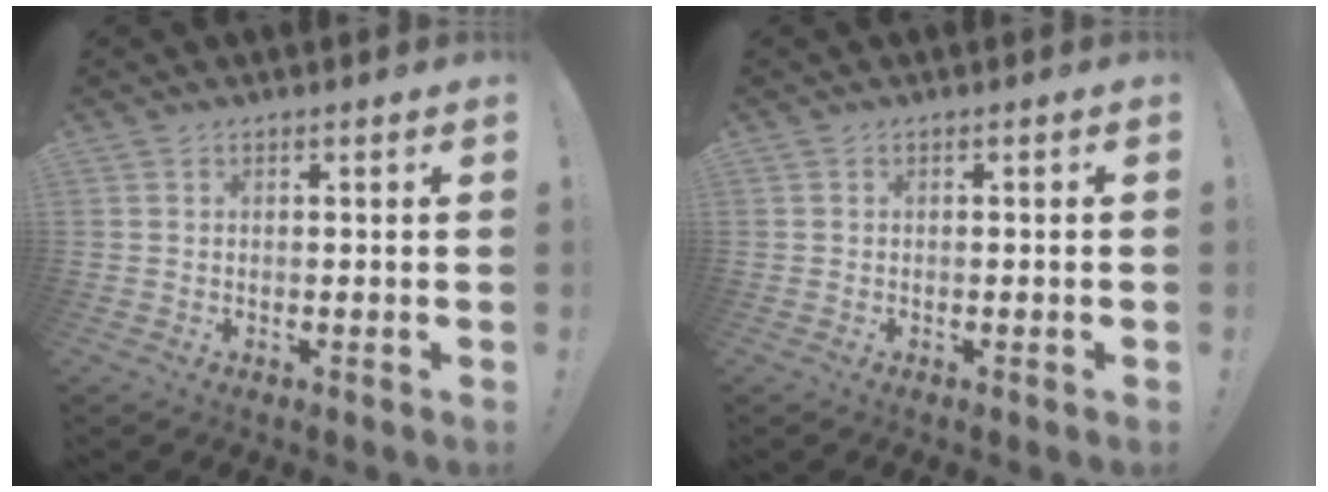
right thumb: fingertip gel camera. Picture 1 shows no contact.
{"total": 0.8, "force": [-0.5, -0.2, 0.6], "torque": [-0.015, 0.001, -0.008]}